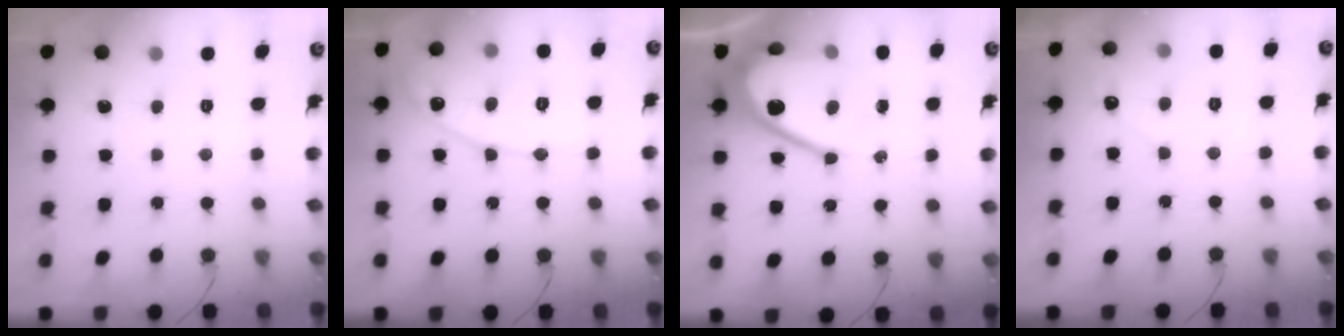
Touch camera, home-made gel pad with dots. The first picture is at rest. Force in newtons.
{"total": 11.0, "press": 11.0, "slide": 1.0}
{"total": 16.3, "press": 16.3, "slide": 1.0}
{"total": 2.7, "press": 2.7, "slide": 0.1}